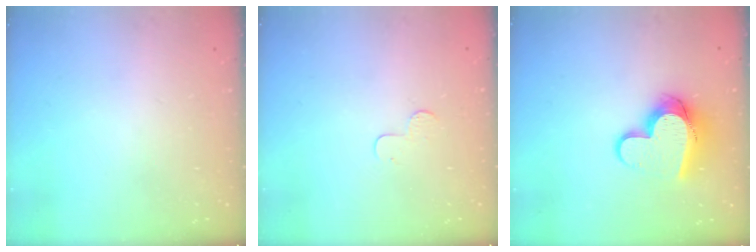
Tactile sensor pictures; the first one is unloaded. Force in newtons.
{"total": 3.9, "press": 3.9, "slide": 0.4}
{"total": 12.7, "press": 12.7, "slide": 1.4}